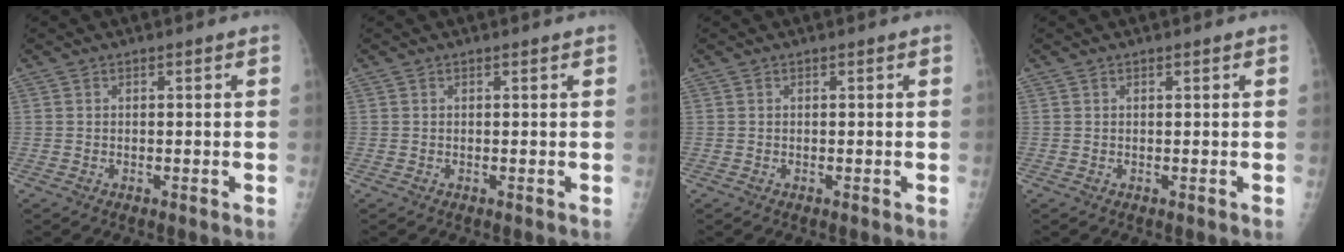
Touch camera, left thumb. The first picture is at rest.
{"total": 0.0}
{"total": 0.0}
{"total": 0.0}